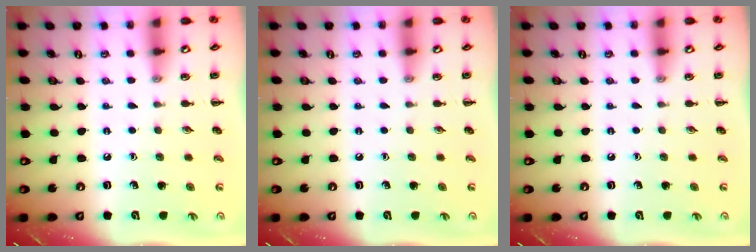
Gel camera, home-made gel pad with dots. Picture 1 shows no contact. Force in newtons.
{"total": 0.0}
{"total": 0.0}